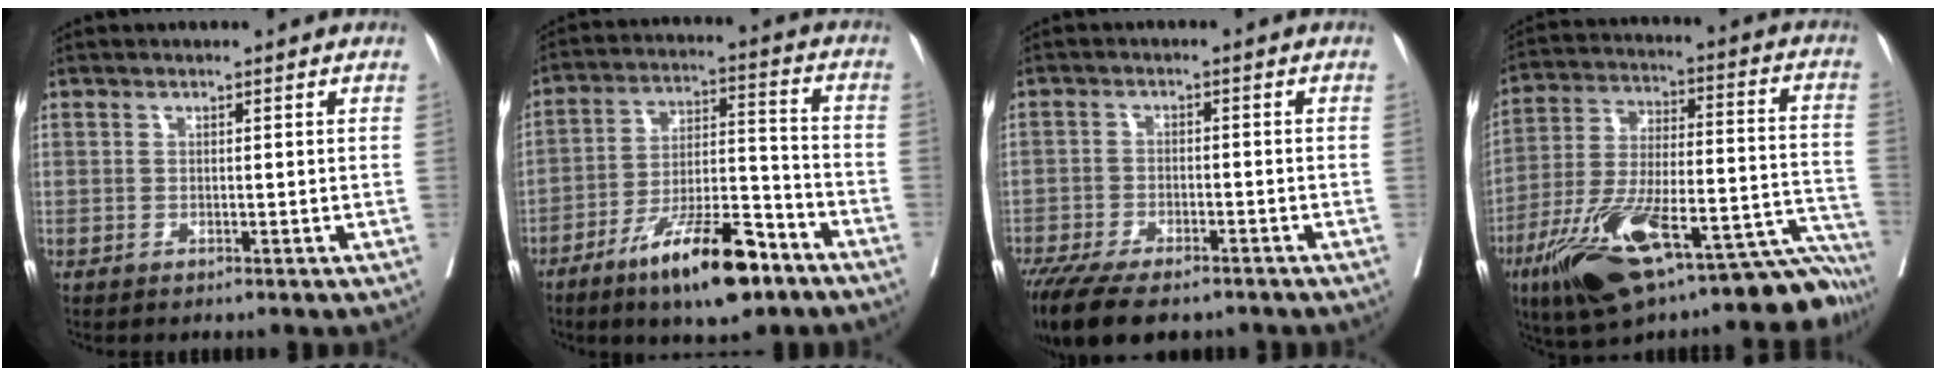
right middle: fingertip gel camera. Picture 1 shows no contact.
{"total": 14.5, "force": [-9.5, 3.4, 10.5], "torque": [-0.179, -0.001, -0.161]}
{"total": 13.7, "force": [-10.4, 4.7, 7.6], "torque": [-0.155, -0.018, -0.162]}
{"total": 24.9, "force": [-18.1, 5.8, 16.1], "torque": [-0.187, 0.038, -0.286]}